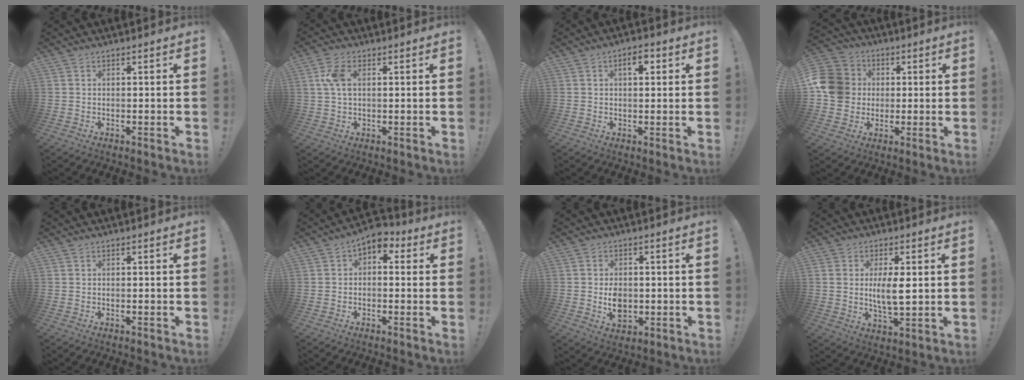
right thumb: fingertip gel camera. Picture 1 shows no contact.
{"total": 6.1, "force": [1.3, 3.3, 4.9], "torque": [-0.109, 0.004, 0.022]}
{"total": 4.2, "force": [1.4, 2.0, 3.4], "torque": [-0.039, -0.003, 0.016]}
{"total": 13.2, "force": [1.0, 11.9, 5.6], "torque": [-0.096, 0.006, 0.026]}
{"total": 0.0}
{"total": 4.3, "force": [0.8, 2.9, 3.1], "torque": [-0.046, 0.003, 0.016]}
{"total": 6.4, "force": [-0.9, 5.4, 3.4], "torque": [-0.035, 0.000, -0.014]}
{"total": 6.9, "force": [1.0, 3.1, 6.1], "torque": [-0.107, -0.010, 0.011]}